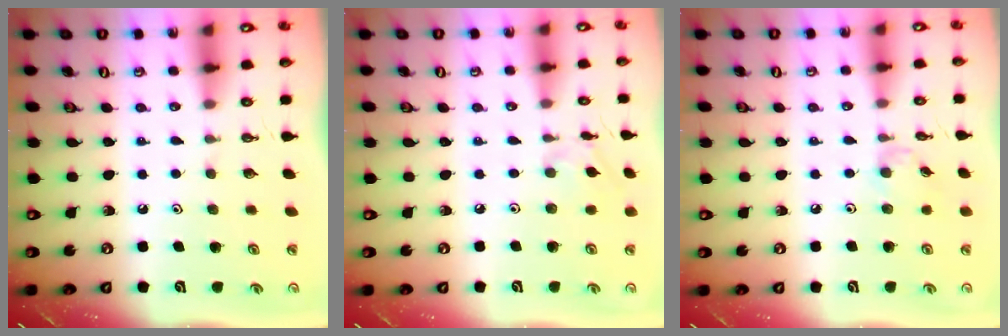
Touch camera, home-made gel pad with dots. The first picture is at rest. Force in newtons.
{"total": 4.1, "press": 4.1, "slide": 0.2}
{"total": 4.1, "press": 4.0, "slide": 0.5}